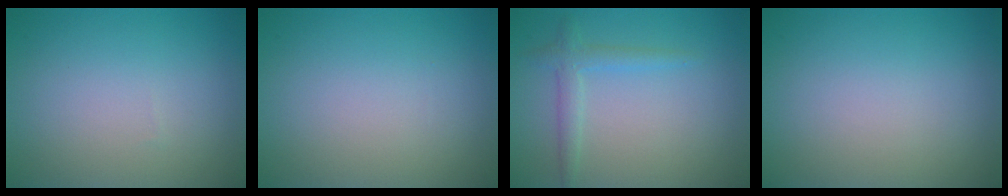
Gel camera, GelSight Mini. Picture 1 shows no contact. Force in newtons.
{"total": 0.0}
{"total": 1.9, "press": 1.9, "slide": 0.1}
{"total": 0.0}